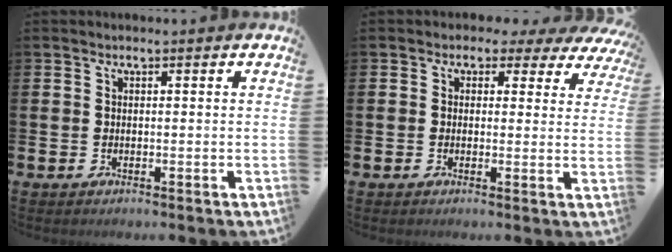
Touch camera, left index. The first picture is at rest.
{"total": 1.8, "force": [0.4, 1.6, 0.5], "torque": [-0.019, 0.001, -0.002]}